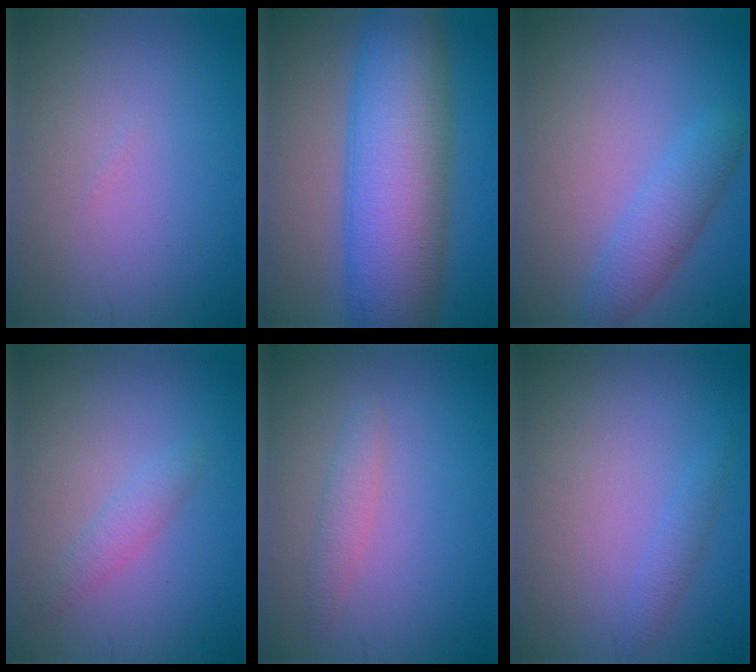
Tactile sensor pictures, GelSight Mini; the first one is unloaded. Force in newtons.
{"total": 11.7, "press": 11.7, "slide": 0.1}
{"total": 3.1, "press": 3.1, "slide": 0.1}
{"total": 1.6, "press": 1.6, "slide": 0.2}
{"total": 1.4, "press": 1.4, "slide": 0.1}
{"total": 1.1, "press": 1.1, "slide": 0.1}